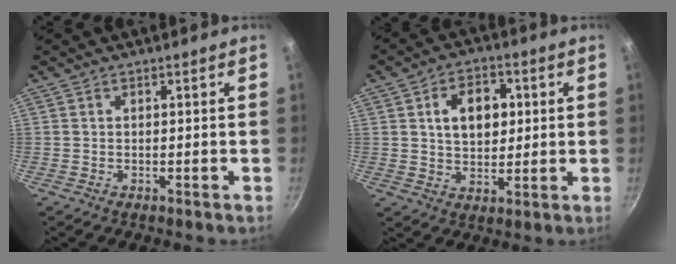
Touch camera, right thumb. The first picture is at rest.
{"total": 10.0, "force": [2.2, 6.9, 6.9], "torque": [-0.081, 0.002, 0.034]}